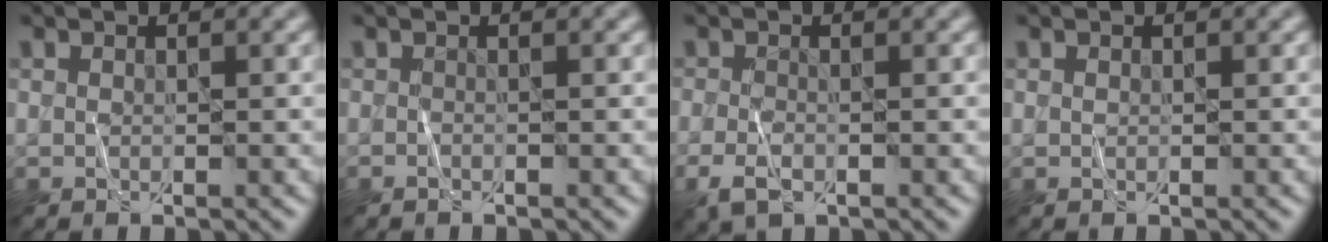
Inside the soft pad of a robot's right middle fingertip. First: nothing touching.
{"total": 0.0}
{"total": 2.6, "force": [-1.1, 1.5, 1.9], "torque": [-0.044, -0.007, -0.023]}
{"total": 0.0}